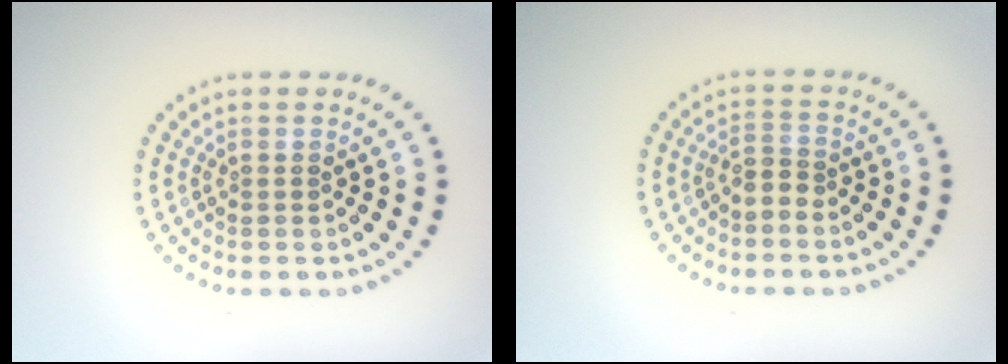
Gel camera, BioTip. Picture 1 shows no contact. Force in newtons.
{"total": 1.6, "press": 1.2, "slide": 1.0}